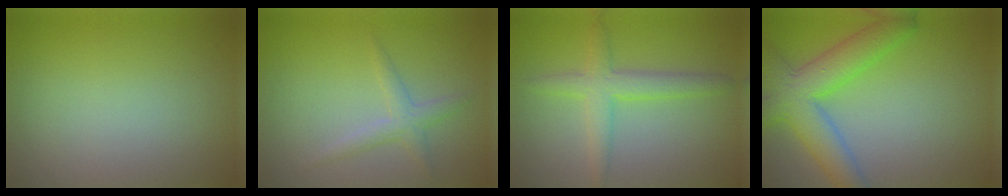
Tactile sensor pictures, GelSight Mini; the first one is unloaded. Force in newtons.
{"total": 1.8, "press": 1.8, "slide": 0.1}
{"total": 3.3, "press": 3.3, "slide": 0.1}
{"total": 6.7, "press": 6.7, "slide": 0.2}